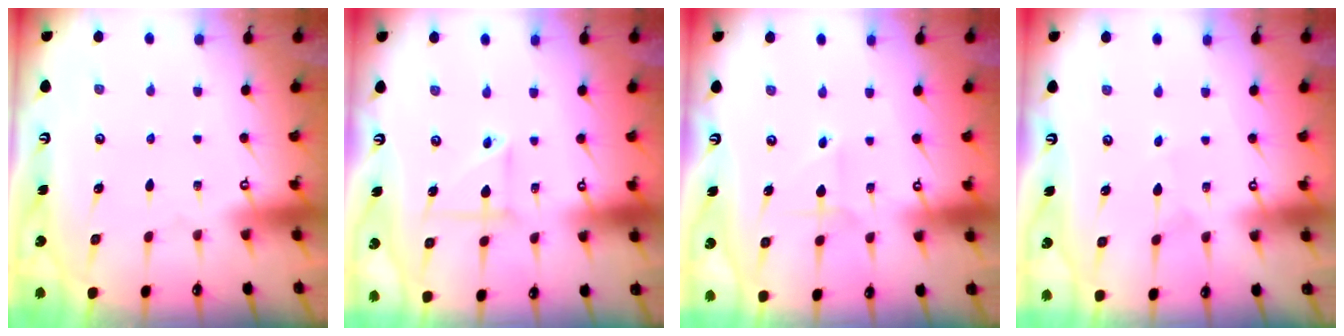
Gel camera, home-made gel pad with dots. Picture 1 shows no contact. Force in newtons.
{"total": 4.3, "press": 4.2, "slide": 0.4}
{"total": 2.7, "press": 2.7, "slide": 0.2}
{"total": 1.5, "press": 1.4, "slide": 0.1}